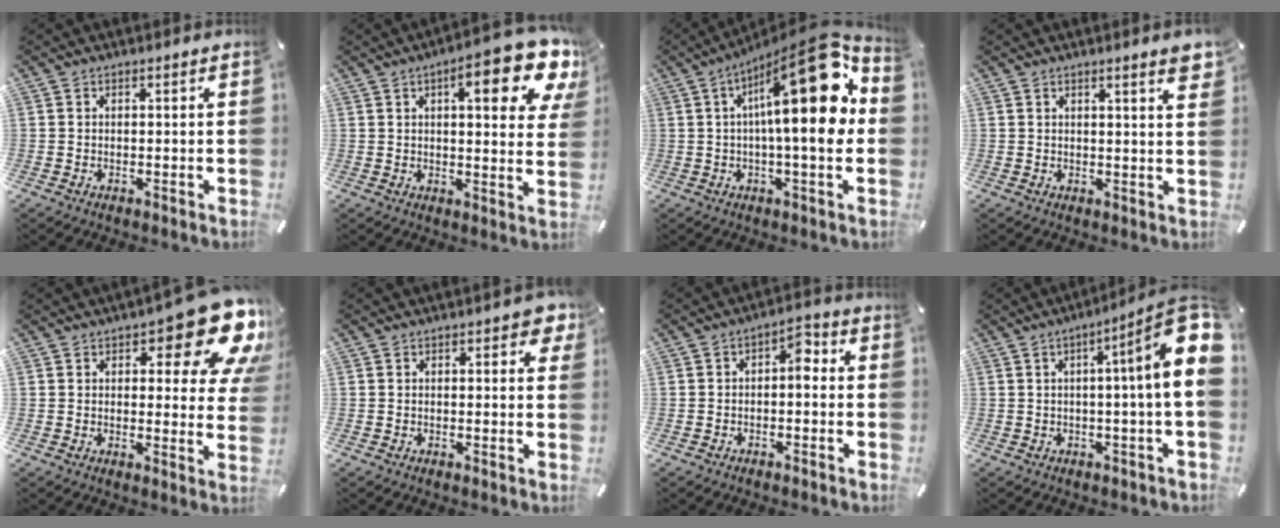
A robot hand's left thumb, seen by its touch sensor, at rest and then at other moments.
{"total": 15.5, "force": [8.1, 4.3, 12.5], "torque": [-0.166, -0.044, 0.122]}
{"total": 22.8, "force": [5.6, 6.3, 21.1], "torque": [-0.309, -0.050, 0.077]}
{"total": 4.2, "force": [2.6, 0.3, 3.3], "torque": [-0.052, -0.012, 0.041]}
{"total": 16.0, "force": [8.7, 6.3, 11.8], "torque": [-0.140, -0.064, 0.145]}
{"total": 3.1, "force": [1.4, 1.4, 2.4], "torque": [-0.028, -0.002, 0.018]}
{"total": 4.2, "force": [-1.0, 2.4, 3.3], "torque": [-0.049, 0.011, -0.026]}
{"total": 14.6, "force": [3.3, 0.5, 14.2], "torque": [-0.203, -0.040, 0.033]}